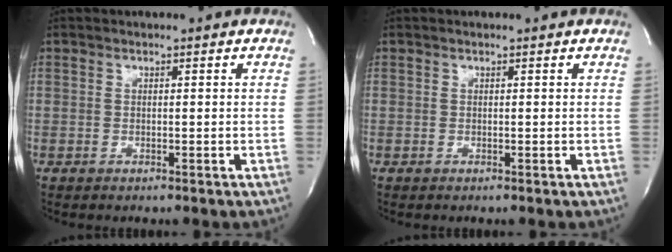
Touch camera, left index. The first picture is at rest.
{"total": 0.0}